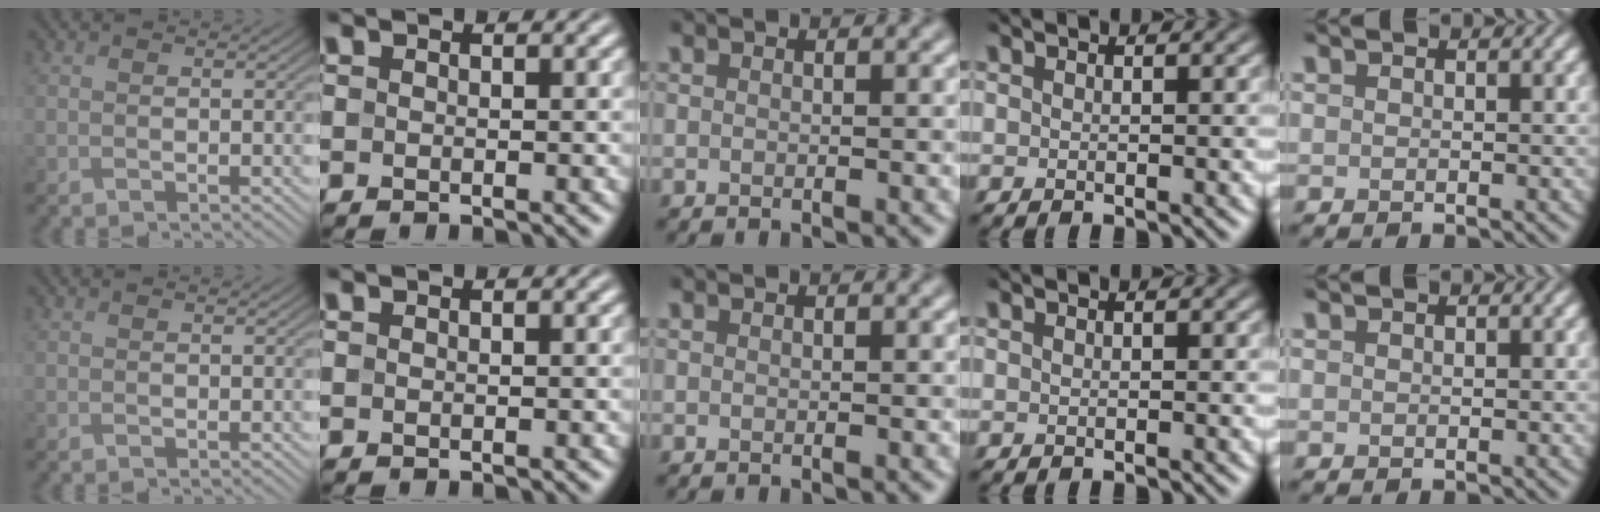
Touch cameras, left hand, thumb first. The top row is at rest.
{}